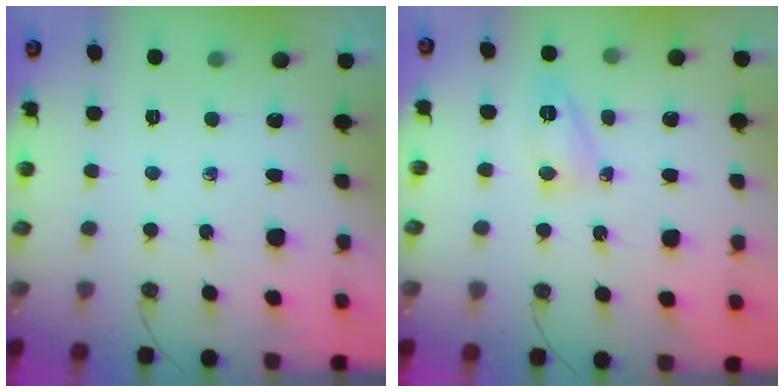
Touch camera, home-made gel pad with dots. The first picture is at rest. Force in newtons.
{"total": 7.6, "press": 7.6, "slide": 0.7}